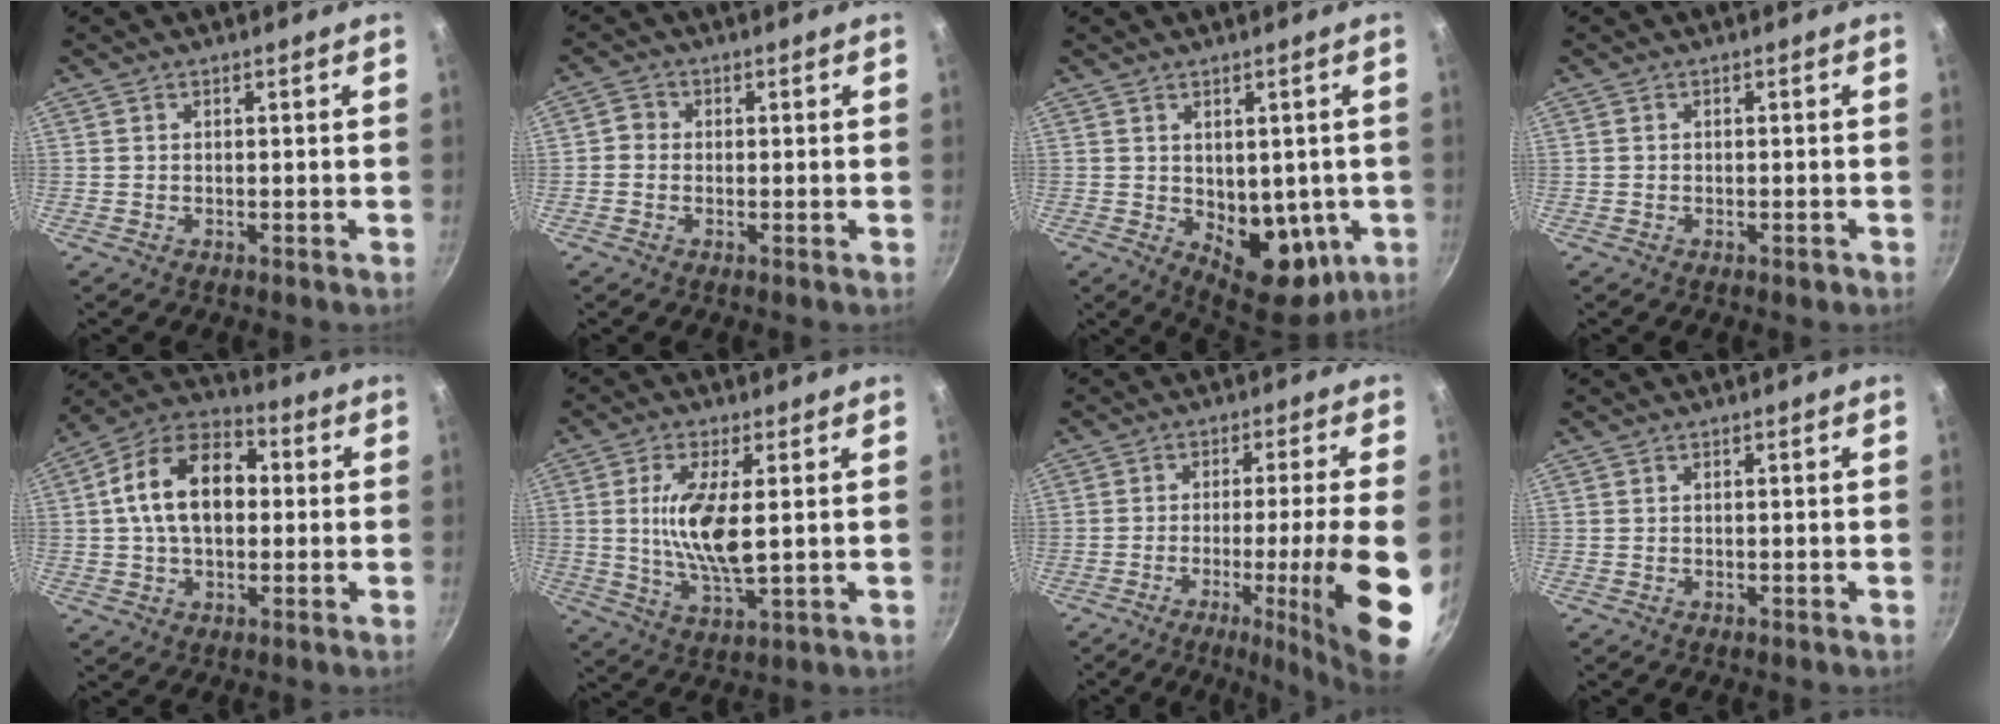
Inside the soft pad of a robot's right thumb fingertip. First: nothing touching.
{"total": 2.1, "force": [-0.4, 2.0, 0.7], "torque": [-0.002, 0.006, -0.016]}
{"total": 12.5, "force": [-1.6, 7.8, 9.6], "torque": [-0.082, -0.018, -0.002]}
{"total": 1.0, "force": [-0.7, 0.5, 0.6], "torque": [-0.011, 0.005, -0.008]}
{"total": 15.8, "force": [1.5, 10.4, 11.8], "torque": [-0.166, 0.030, 0.006]}
{"total": 11.2, "force": [1.2, 3.8, 10.5], "torque": [-0.207, -0.012, 0.024]}
{"total": 15.5, "force": [-4.3, 0.3, 14.9], "torque": [-0.220, 0.005, -0.058]}
{"total": 0.0}